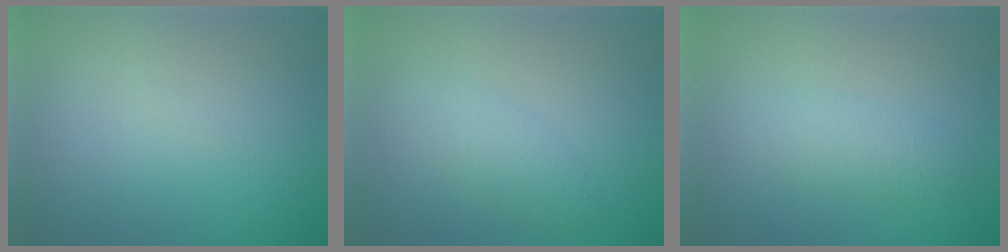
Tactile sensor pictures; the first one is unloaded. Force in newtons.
{"total": 2.0, "press": 2.0, "slide": 0.0}
{"total": 1.9, "press": 1.9, "slide": 0.1}